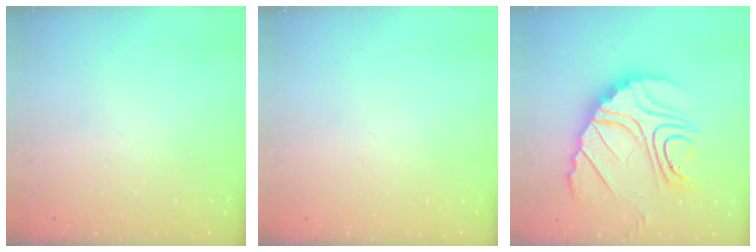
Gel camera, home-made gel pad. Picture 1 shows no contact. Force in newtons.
{"total": 0.0}
{"total": 21.8, "press": 21.7, "slide": 2.1}